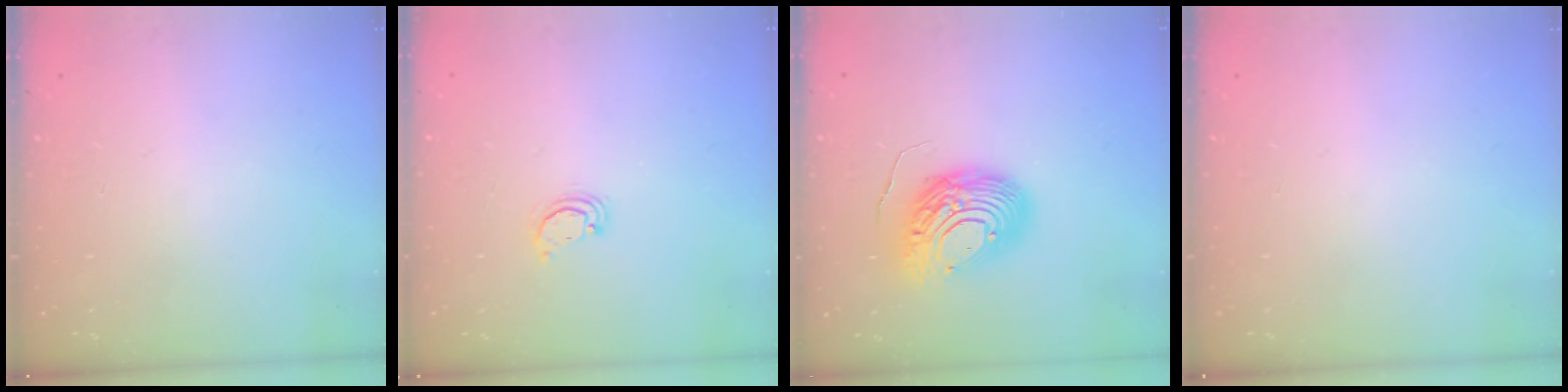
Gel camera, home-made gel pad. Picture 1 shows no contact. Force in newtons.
{"total": 2.5, "press": 2.5, "slide": 0.3}
{"total": 13.5, "press": 13.4, "slide": 1.7}
{"total": 0.0}